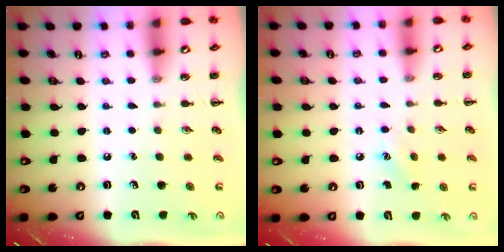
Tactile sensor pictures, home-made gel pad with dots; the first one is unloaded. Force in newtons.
{"total": 6.3, "press": 6.1, "slide": 1.7}